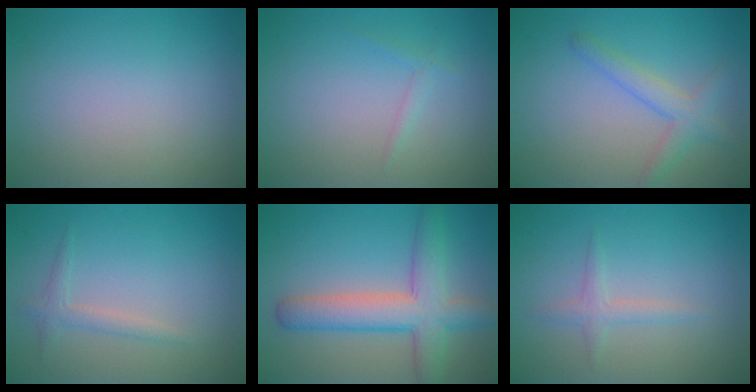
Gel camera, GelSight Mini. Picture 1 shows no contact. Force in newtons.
{"total": 0.9, "press": 0.9, "slide": 0.1}
{"total": 2.7, "press": 2.7, "slide": 0.1}
{"total": 1.4, "press": 1.4, "slide": 0.1}
{"total": 6.4, "press": 6.4, "slide": 0.2}
{"total": 1.5, "press": 1.5, "slide": 0.1}